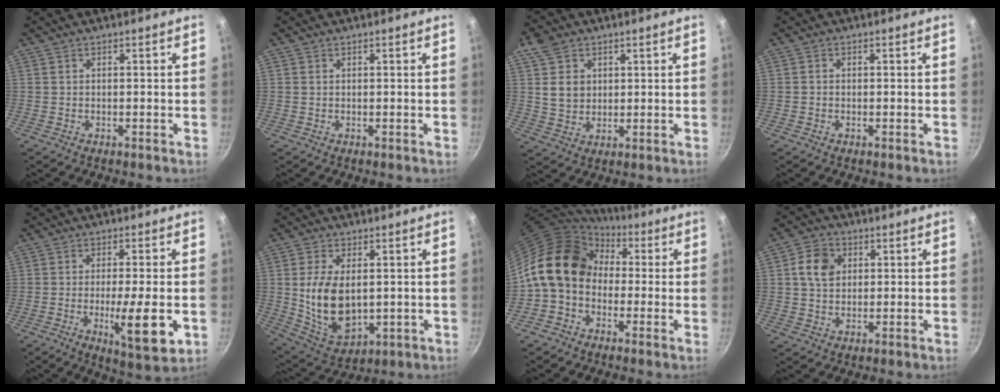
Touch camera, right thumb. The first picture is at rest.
{"total": 0.5, "force": [0.2, 0.4, 0.2], "torque": [-0.006, 0.002, 0.002]}
{"total": 7.4, "force": [2.4, 6.0, 3.7], "torque": [-0.041, -0.010, 0.044]}
{"total": 0.7, "force": [-0.2, 0.6, 0.3], "torque": [-0.005, 0.003, -0.004]}
{"total": 10.6, "force": [-2.5, 2.2, 10.1], "torque": [-0.153, -0.007, -0.035]}
{"total": 13.4, "force": [1.0, 8.0, 10.7], "torque": [-0.184, -0.016, 0.039]}
{"total": 14.3, "force": [1.3, 11.3, 8.6], "torque": [-0.121, 0.035, 0.000]}
{"total": 6.8, "force": [1.8, 5.4, 3.7], "torque": [-0.049, 0.006, 0.025]}